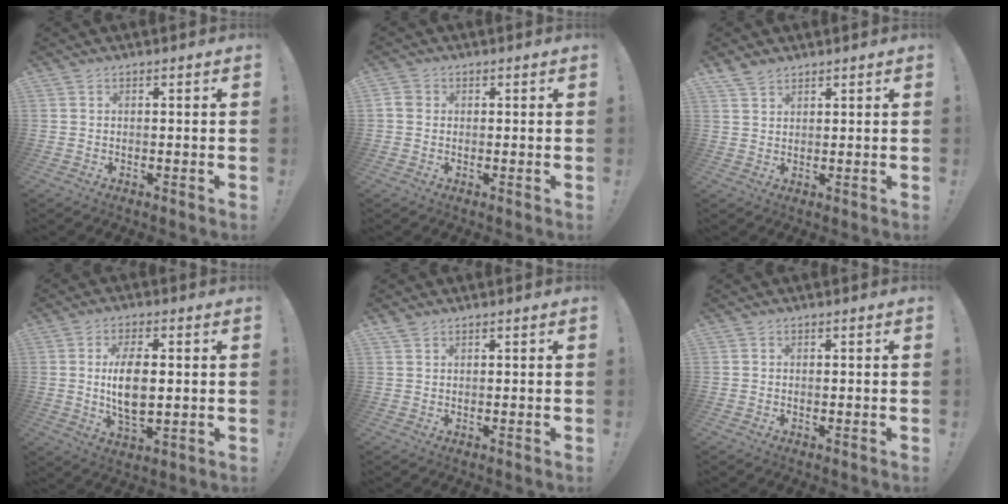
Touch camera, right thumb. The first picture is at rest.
{"total": 3.1, "force": [0.3, 2.7, 1.5], "torque": [-0.035, 0.011, 0.009]}
{"total": 3.7, "force": [3.0, 1.9, 1.2], "torque": [-0.014, -0.018, 0.057]}
{"total": 10.4, "force": [0.8, 4.8, 9.1], "torque": [-0.176, -0.010, 0.008]}
{"total": 1.4, "force": [1.2, 0.7, 0.4], "torque": [-0.001, -0.006, 0.022]}
{"total": 0.0}